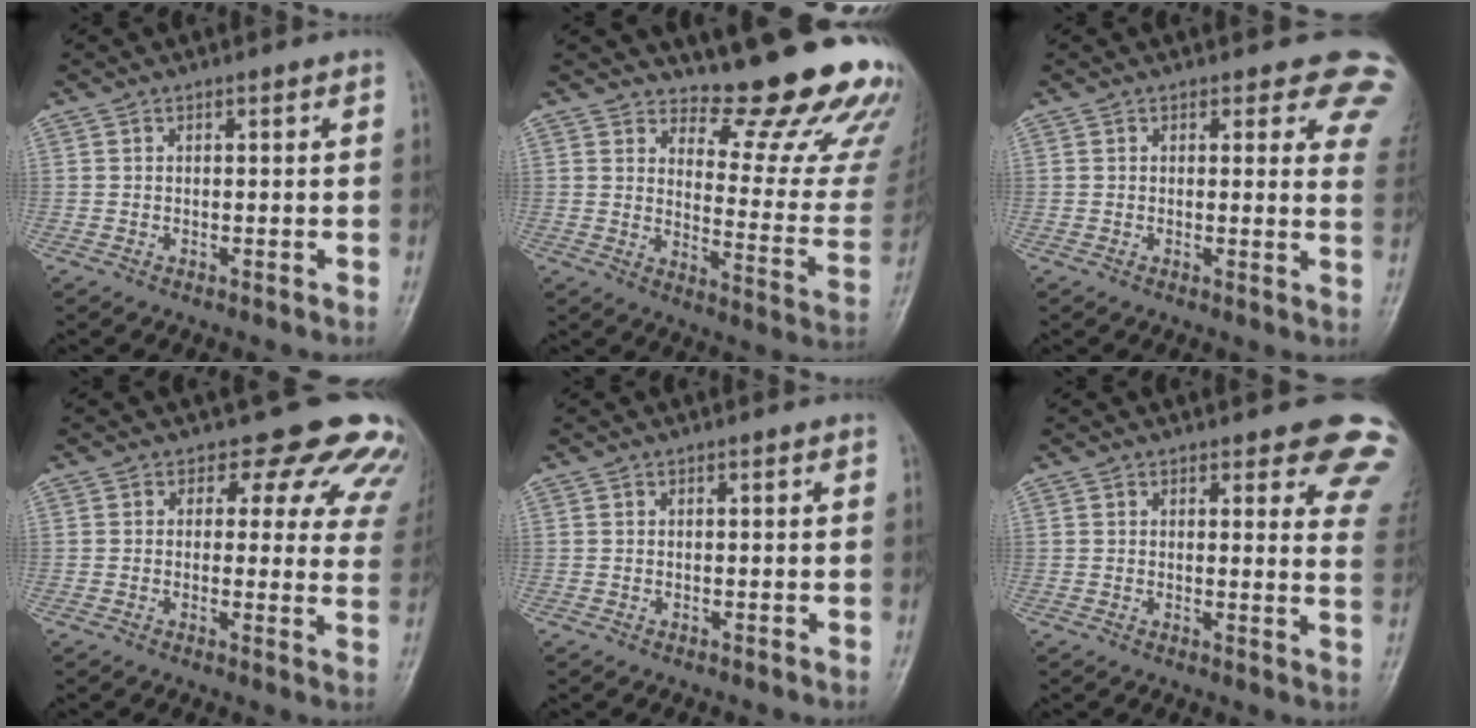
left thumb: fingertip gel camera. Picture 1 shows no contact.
{"total": 18.2, "force": [15.3, 4.1, 8.9], "torque": [-0.069, -0.164, 0.189]}
{"total": 8.8, "force": [7.2, 3.9, 3.3], "torque": [0.018, -0.031, 0.047]}
{"total": 12.9, "force": [10.0, 6.6, 4.7], "torque": [0.008, -0.046, 0.081]}
{"total": 0.0}
{"total": 10.6, "force": [8.5, 3.5, 5.1], "torque": [-0.004, -0.045, 0.067]}